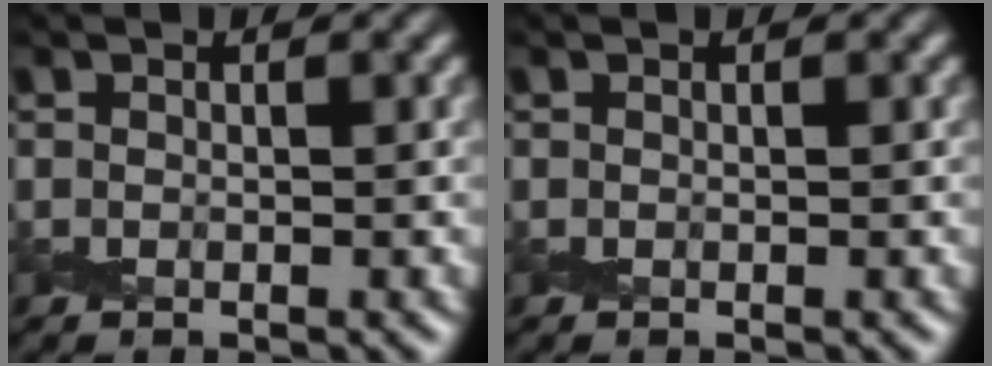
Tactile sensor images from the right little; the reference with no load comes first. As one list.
[{"total": 0.0}]